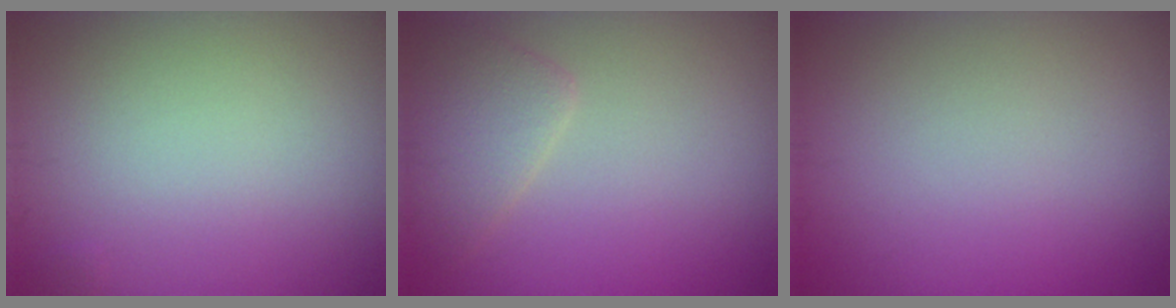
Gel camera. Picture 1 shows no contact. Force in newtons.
{"total": 2.5, "press": 2.5, "slide": 0.2}
{"total": 0.0}